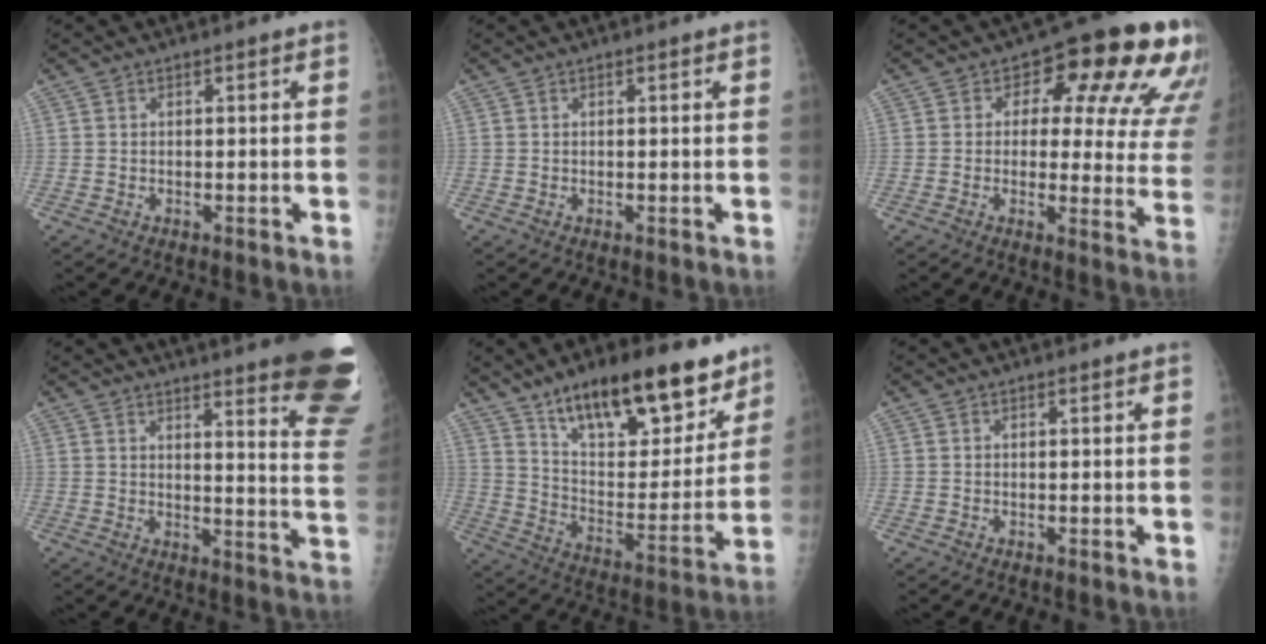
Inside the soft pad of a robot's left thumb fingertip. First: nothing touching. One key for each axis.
{"total": 0.0}
{"total": 18.5, "fx": 7.7, "fy": 8.8, "fz": 14.3, "tx": -0.128, "ty": -0.015, "tz": 0.084}
{"total": 21.4, "fx": 15.9, "fy": 2.7, "fz": 14.0, "tx": -0.143, "ty": -0.116, "tz": 0.180}
{"total": 23.6, "fx": 15.9, "fy": 9.2, "fz": 14.8, "tx": -0.179, "ty": -0.061, "tz": 0.259}
{"total": 0.0}